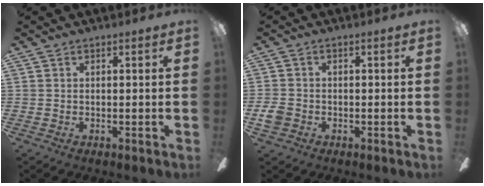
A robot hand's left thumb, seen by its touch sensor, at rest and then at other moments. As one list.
[{"total": 3.4, "force": [-1.1, 2.7, 1.7], "torque": [-0.032, 0.006, -0.021]}]